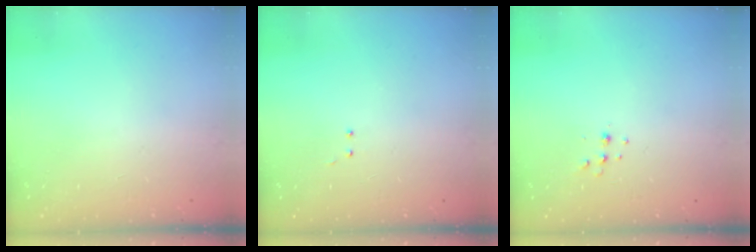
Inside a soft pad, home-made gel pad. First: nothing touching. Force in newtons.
{"total": 3.0, "press": 2.9, "slide": 0.7}
{"total": 3.8, "press": 3.7, "slide": 0.7}